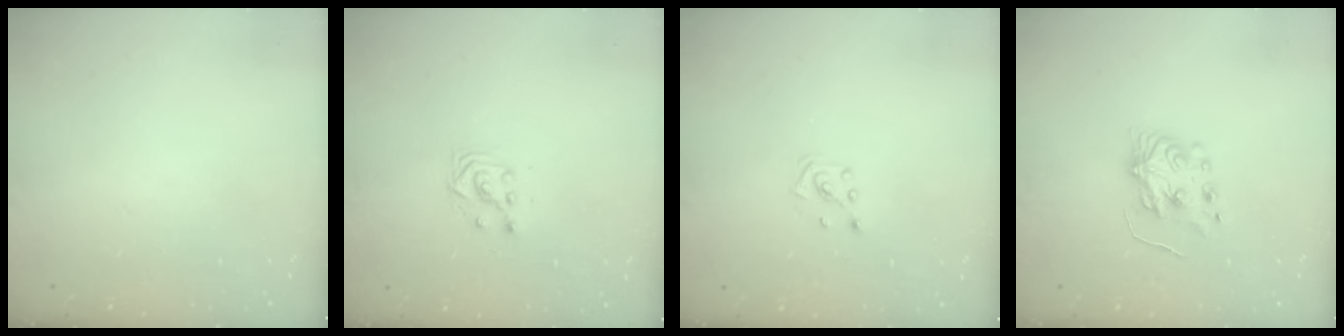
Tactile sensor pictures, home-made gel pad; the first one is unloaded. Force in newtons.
{"total": 3.0, "press": 3.0, "slide": 0.2}
{"total": 2.1, "press": 2.0, "slide": 0.3}
{"total": 6.4, "press": 6.4, "slide": 0.5}